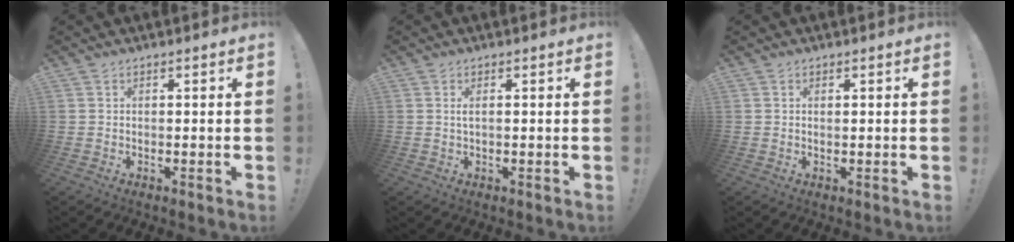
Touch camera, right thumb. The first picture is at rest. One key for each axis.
{"total": 1.3, "fx": 0.0, "fy": 0.1, "fz": 1.3, "tx": -0.033, "ty": 0.003, "tz": 0.001}
{"total": 0.7, "fx": 0.5, "fy": 0.1, "fz": 0.5, "tx": -0.003, "ty": -0.003, "tz": 0.008}